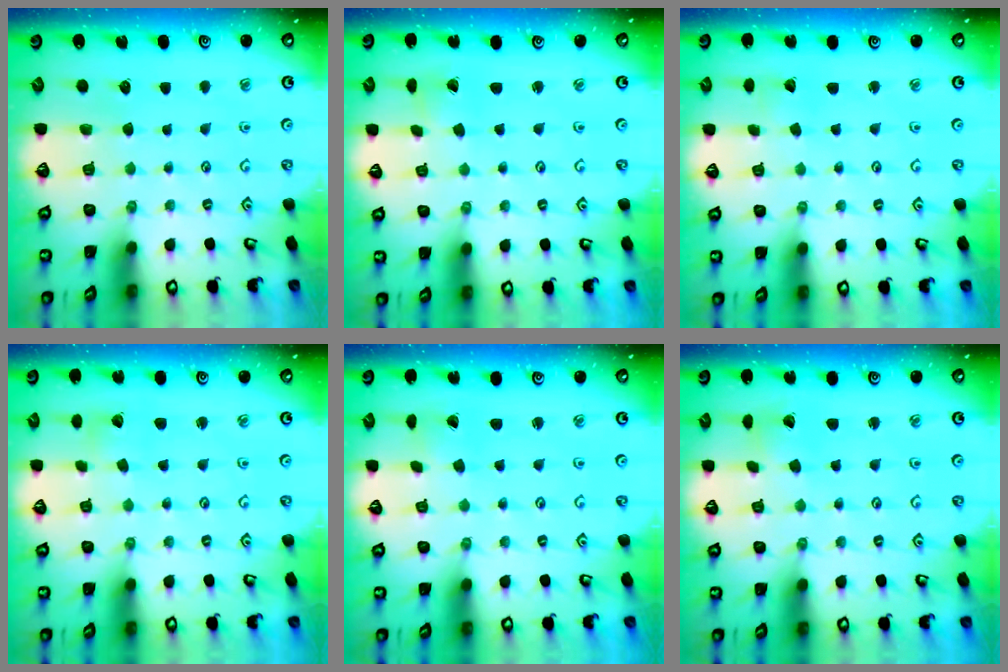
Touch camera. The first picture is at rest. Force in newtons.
{"total": 0.9, "press": 0.9, "slide": 0.1}
{"total": 1.9, "press": 1.9, "slide": 0.3}
{"total": 3.0, "press": 3.0, "slide": 0.3}
{"total": 0.0}
{"total": 3.4, "press": 3.4, "slide": 0.3}